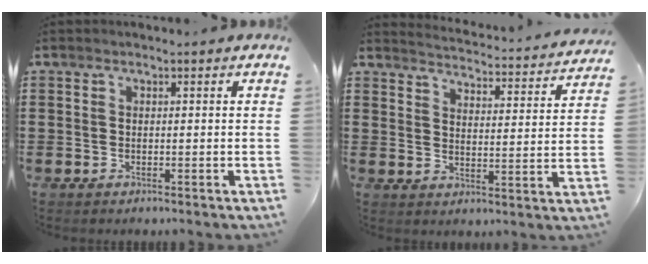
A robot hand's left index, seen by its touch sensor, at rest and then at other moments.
{"total": 3.2, "force": [3.1, -0.7, 0.2], "torque": [-0.016, -0.037, 0.045]}